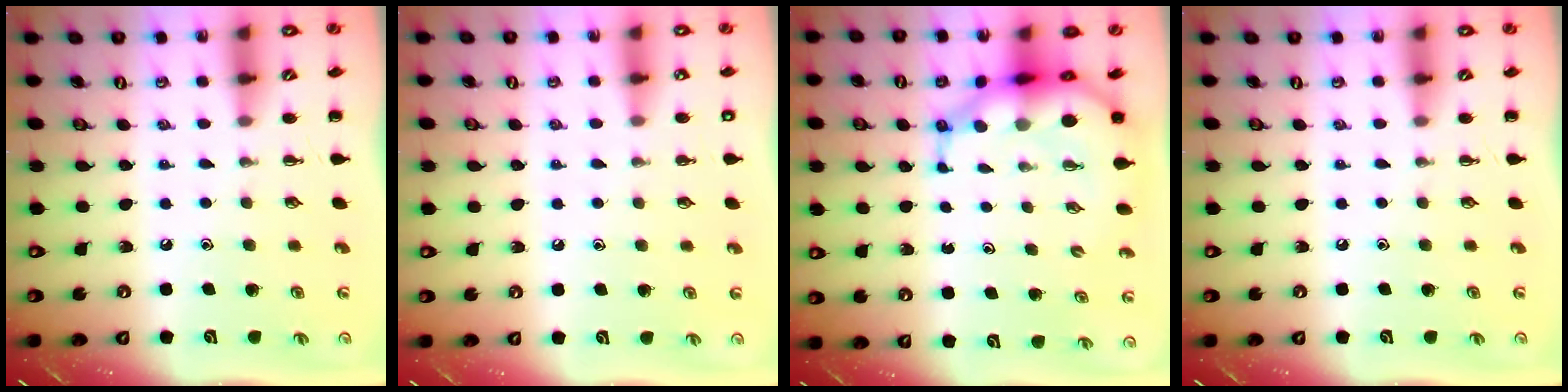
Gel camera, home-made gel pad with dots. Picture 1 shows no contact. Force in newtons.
{"total": 1.8, "press": 1.8, "slide": 0.3}
{"total": 9.3, "press": 8.9, "slide": 2.6}
{"total": 0.0}